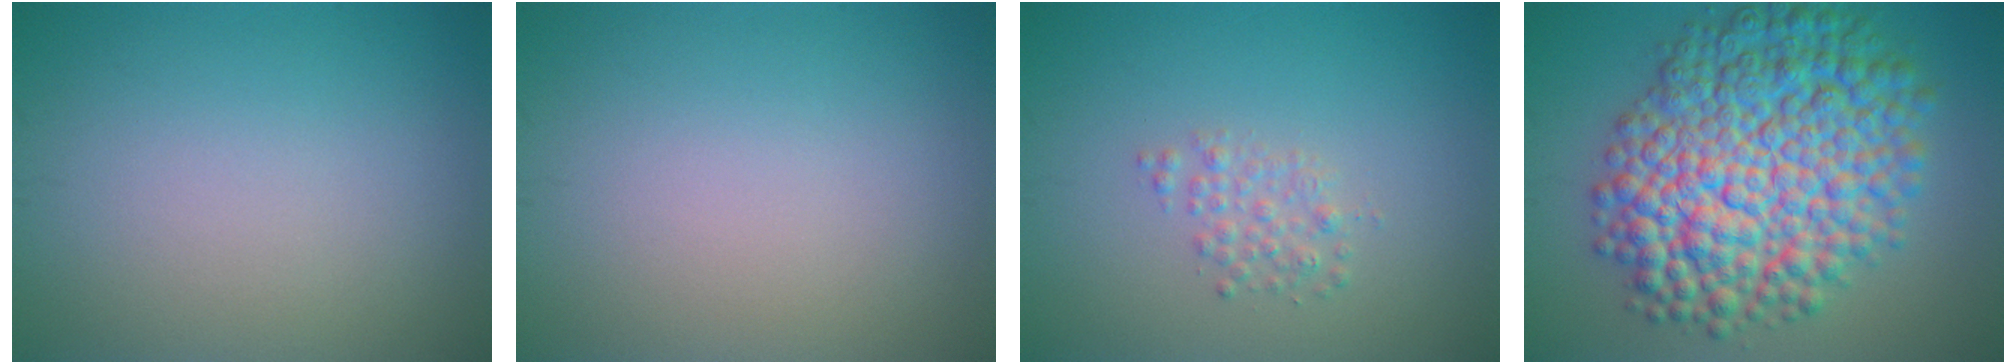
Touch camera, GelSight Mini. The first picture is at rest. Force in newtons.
{"total": 0.0}
{"total": 1.5, "press": 1.5, "slide": 0.0}
{"total": 13.0, "press": 13.0, "slide": 0.3}